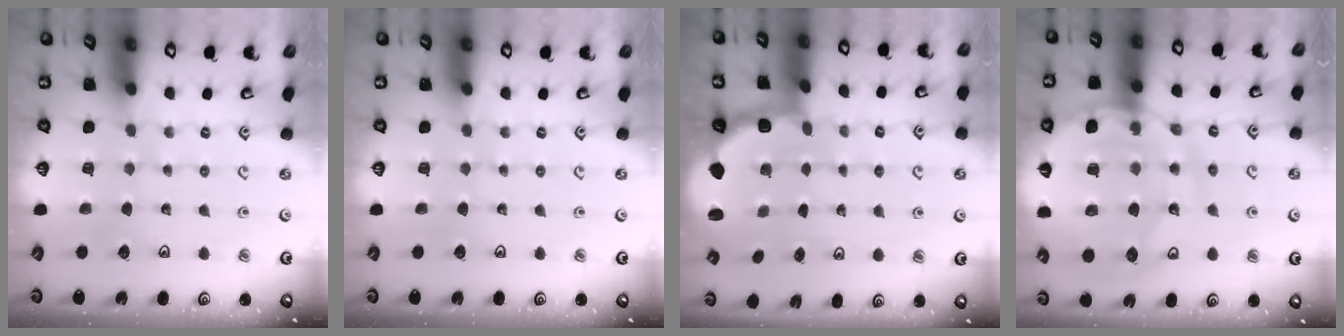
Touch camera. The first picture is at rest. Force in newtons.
{"total": 0.0}
{"total": 3.0, "press": 2.2, "slide": 2.0}
{"total": 19.4, "press": 19.2, "slide": 3.3}